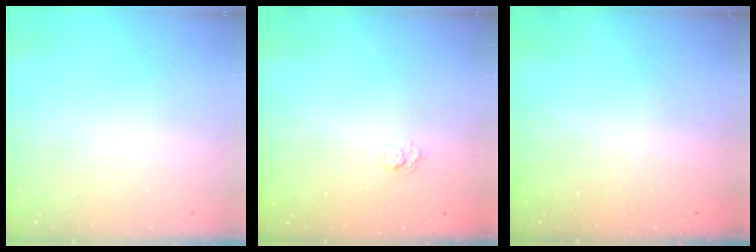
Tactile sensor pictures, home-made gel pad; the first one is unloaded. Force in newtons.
{"total": 2.6, "press": 2.3, "slide": 1.3}
{"total": 2.3, "press": 2.2, "slide": 0.7}